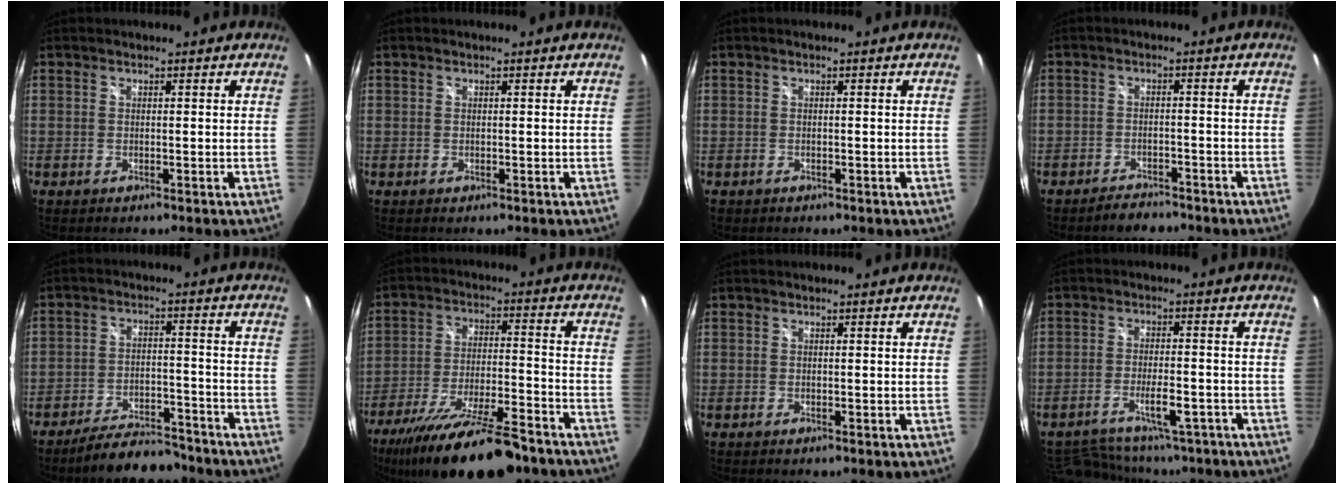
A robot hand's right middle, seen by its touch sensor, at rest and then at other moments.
{"total": 0.0}
{"total": 0.8, "force": [-0.5, 0.6, 0.2], "torque": [-0.007, -0.002, -0.008]}
{"total": 3.9, "force": [-3.5, 1.6, 0.8], "torque": [-0.023, 0.009, -0.053]}
{"total": 10.5, "force": [-9.3, 3.2, 3.6], "torque": [-0.078, 0.015, -0.131]}
{"total": 21.5, "force": [-16.6, 5.0, 12.8], "torque": [-0.244, -0.047, -0.261]}
{"total": 0.0}
{"total": 15.4, "force": [-12.4, 6.0, 6.7], "torque": [-0.147, -0.007, -0.174]}